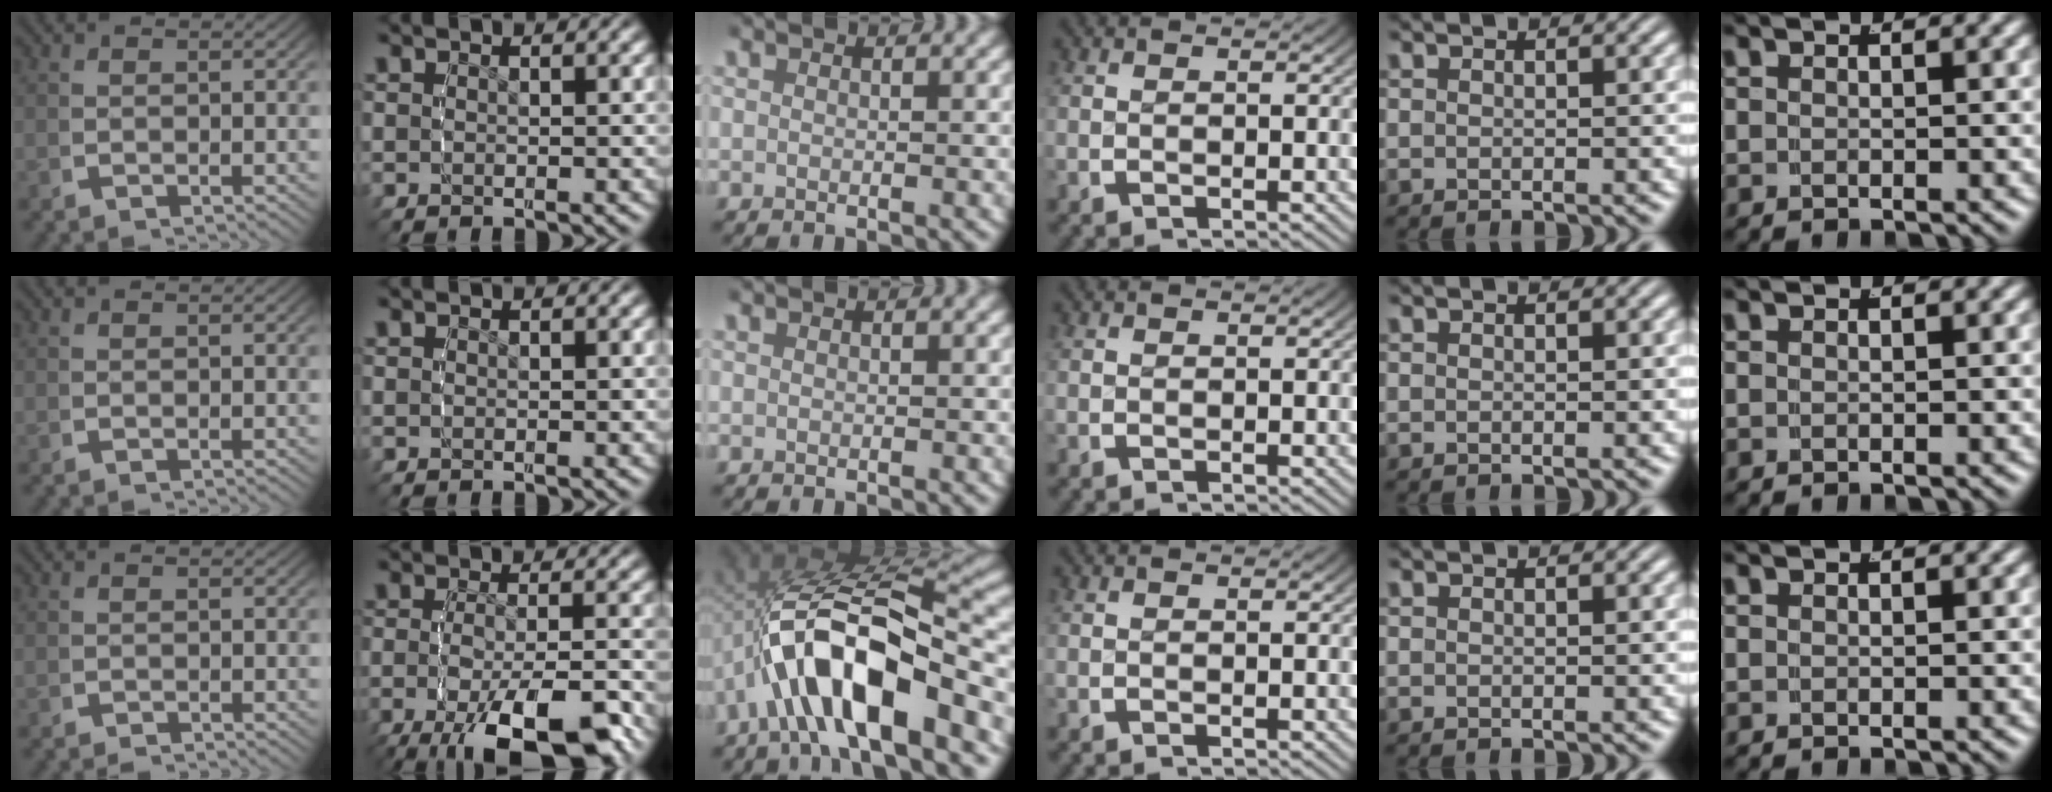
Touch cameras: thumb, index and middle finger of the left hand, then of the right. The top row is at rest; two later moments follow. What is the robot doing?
{"motion": "grasp_and_lifting", "object": "bottle cap"}